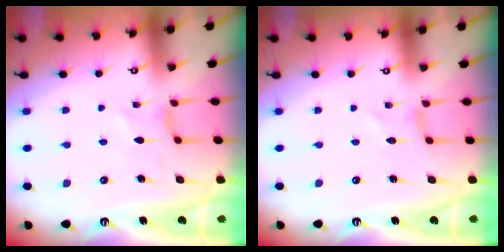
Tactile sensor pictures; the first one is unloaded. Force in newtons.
{"total": 0.0}